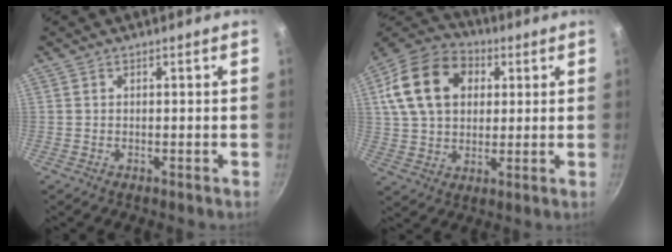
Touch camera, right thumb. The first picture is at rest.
{"total": 17.9, "force": [4.9, 13.0, 11.3], "torque": [-0.184, 0.015, 0.076]}